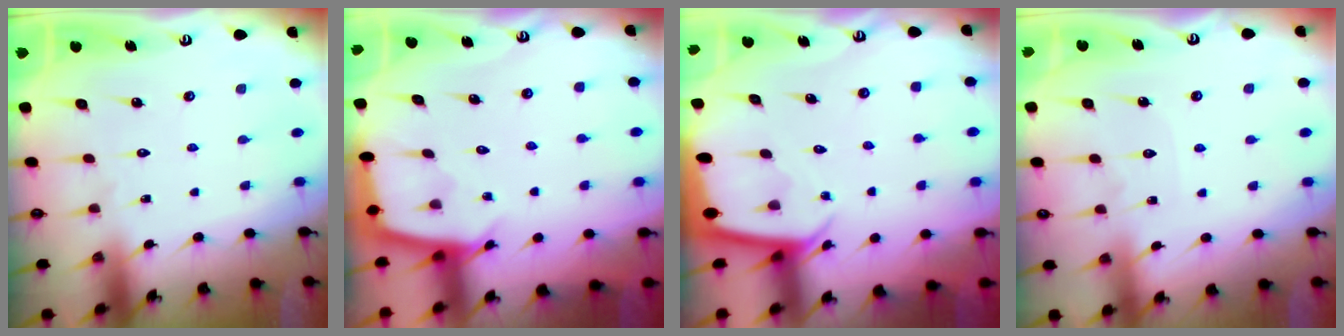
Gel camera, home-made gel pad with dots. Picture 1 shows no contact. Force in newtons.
{"total": 2.9, "press": 2.9, "slide": 0.4}
{"total": 2.2, "press": 2.2, "slide": 0.1}
{"total": 4.2, "press": 4.2, "slide": 0.5}